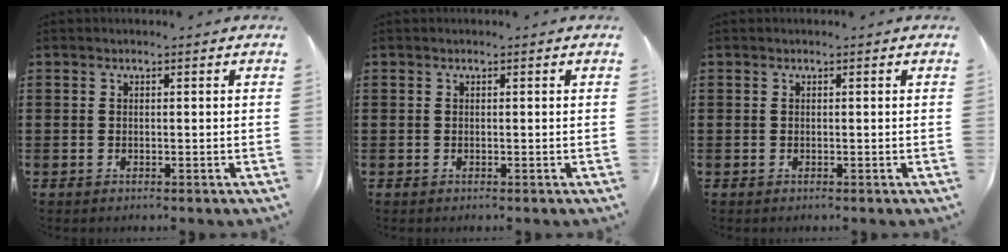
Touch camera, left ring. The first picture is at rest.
{"total": 0.0}
{"total": 0.0}